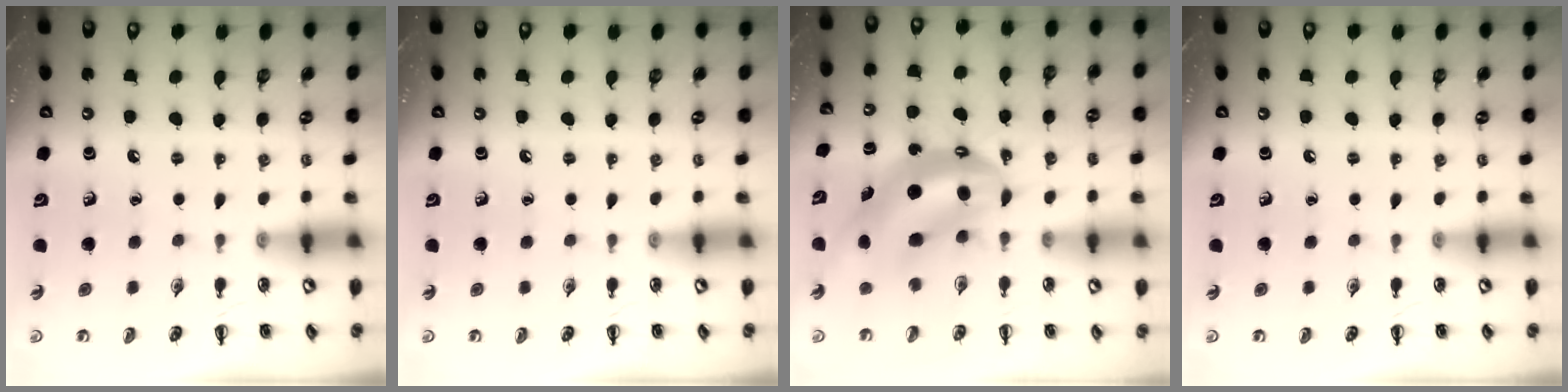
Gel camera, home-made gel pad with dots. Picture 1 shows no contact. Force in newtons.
{"total": 0.0}
{"total": 8.4, "press": 8.0, "slide": 2.4}
{"total": 0.0}